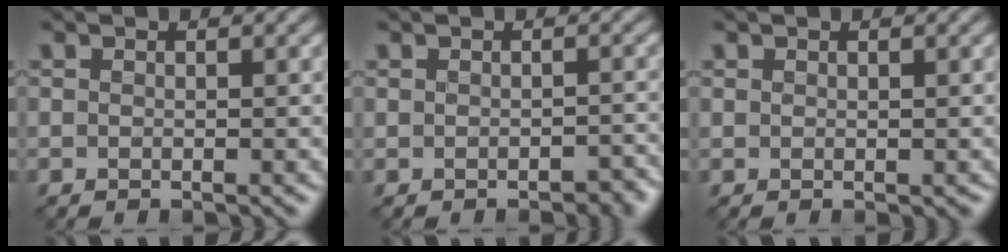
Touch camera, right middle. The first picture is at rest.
{"total": 1.4, "force": [-0.7, 0.9, 0.8], "torque": [-0.010, -0.004, -0.009]}
{"total": 0.5, "force": [0.3, 0.4, 0.2], "torque": [0.001, 0.002, 0.002]}